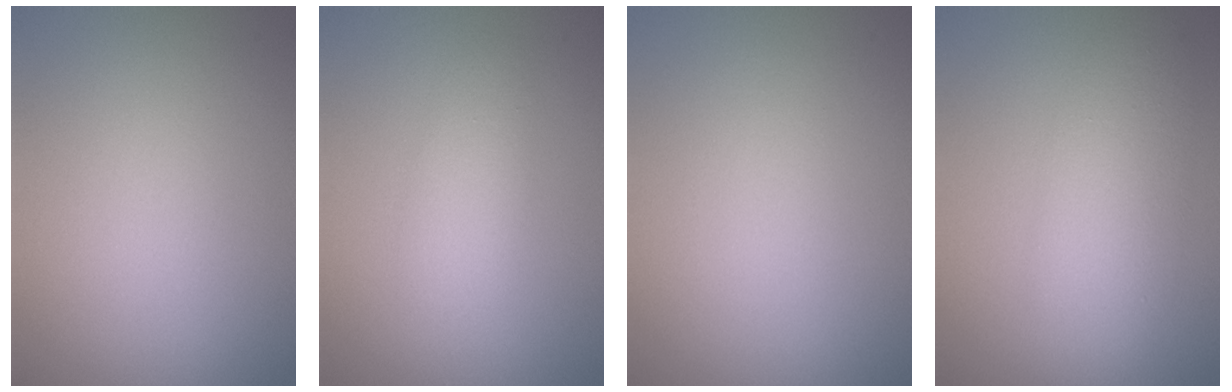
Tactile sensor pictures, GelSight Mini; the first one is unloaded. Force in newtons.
{"total": 2.5, "press": 2.5, "slide": 0.1}
{"total": 0.0}
{"total": 5.1, "press": 5.1, "slide": 0.0}